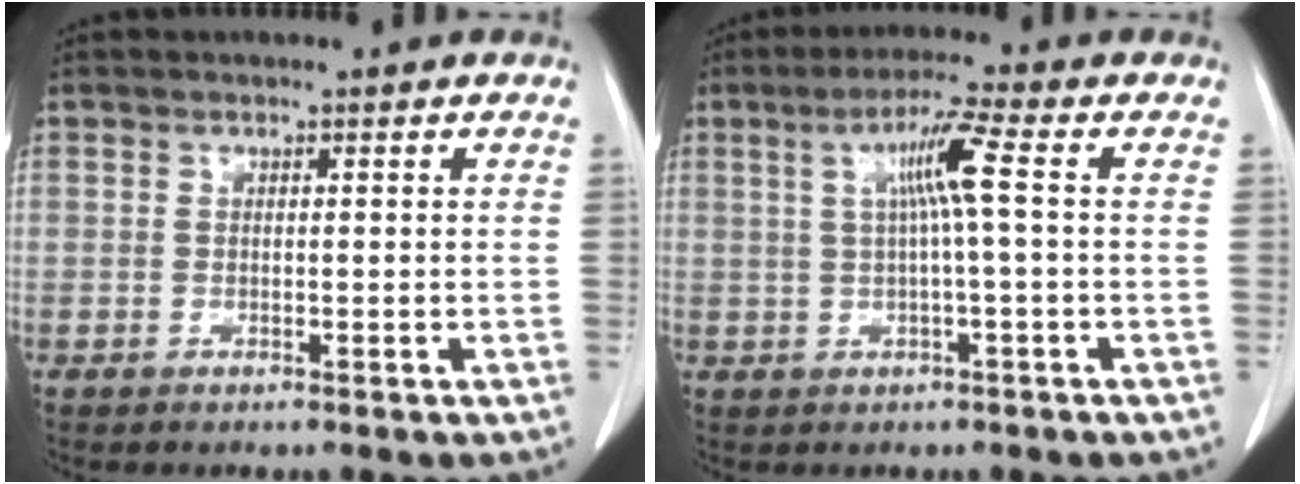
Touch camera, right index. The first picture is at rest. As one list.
[{"total": 6.0, "force": [1.0, -0.8, 5.9], "torque": [-0.110, 0.012, 0.022]}]